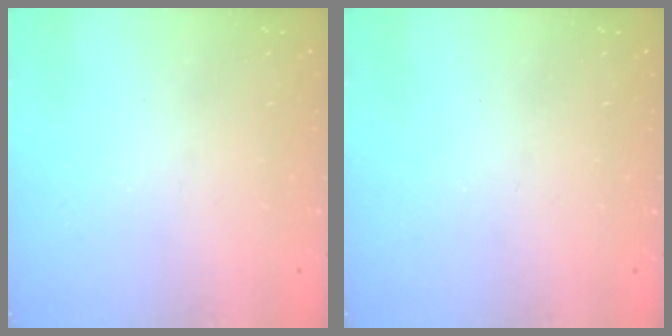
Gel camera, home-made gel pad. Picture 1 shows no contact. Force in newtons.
{"total": 0.0}